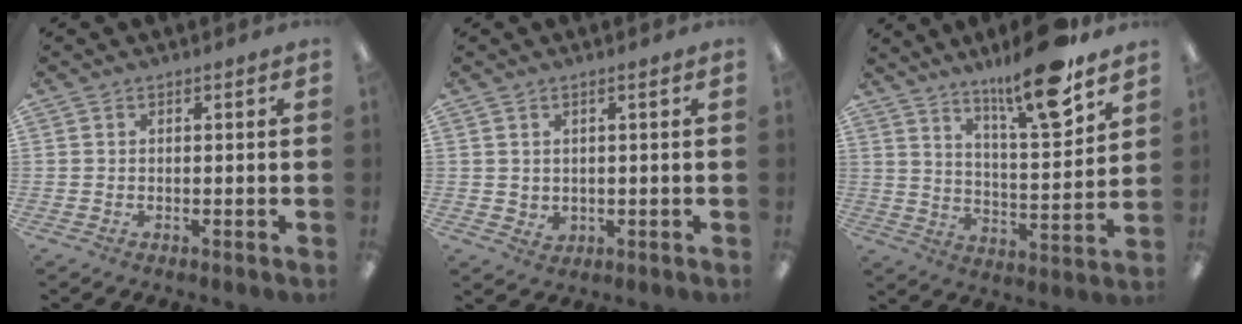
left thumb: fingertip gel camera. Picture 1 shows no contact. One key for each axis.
{"total": 2.3, "fx": 1.5, "fy": 1.6, "fz": 0.6, "tx": -0.015, "ty": -0.003, "tz": 0.027}
{"total": 15.7, "fx": 12.1, "fy": 2.7, "fz": 9.7, "tx": -0.154, "ty": -0.075, "tz": 0.194}